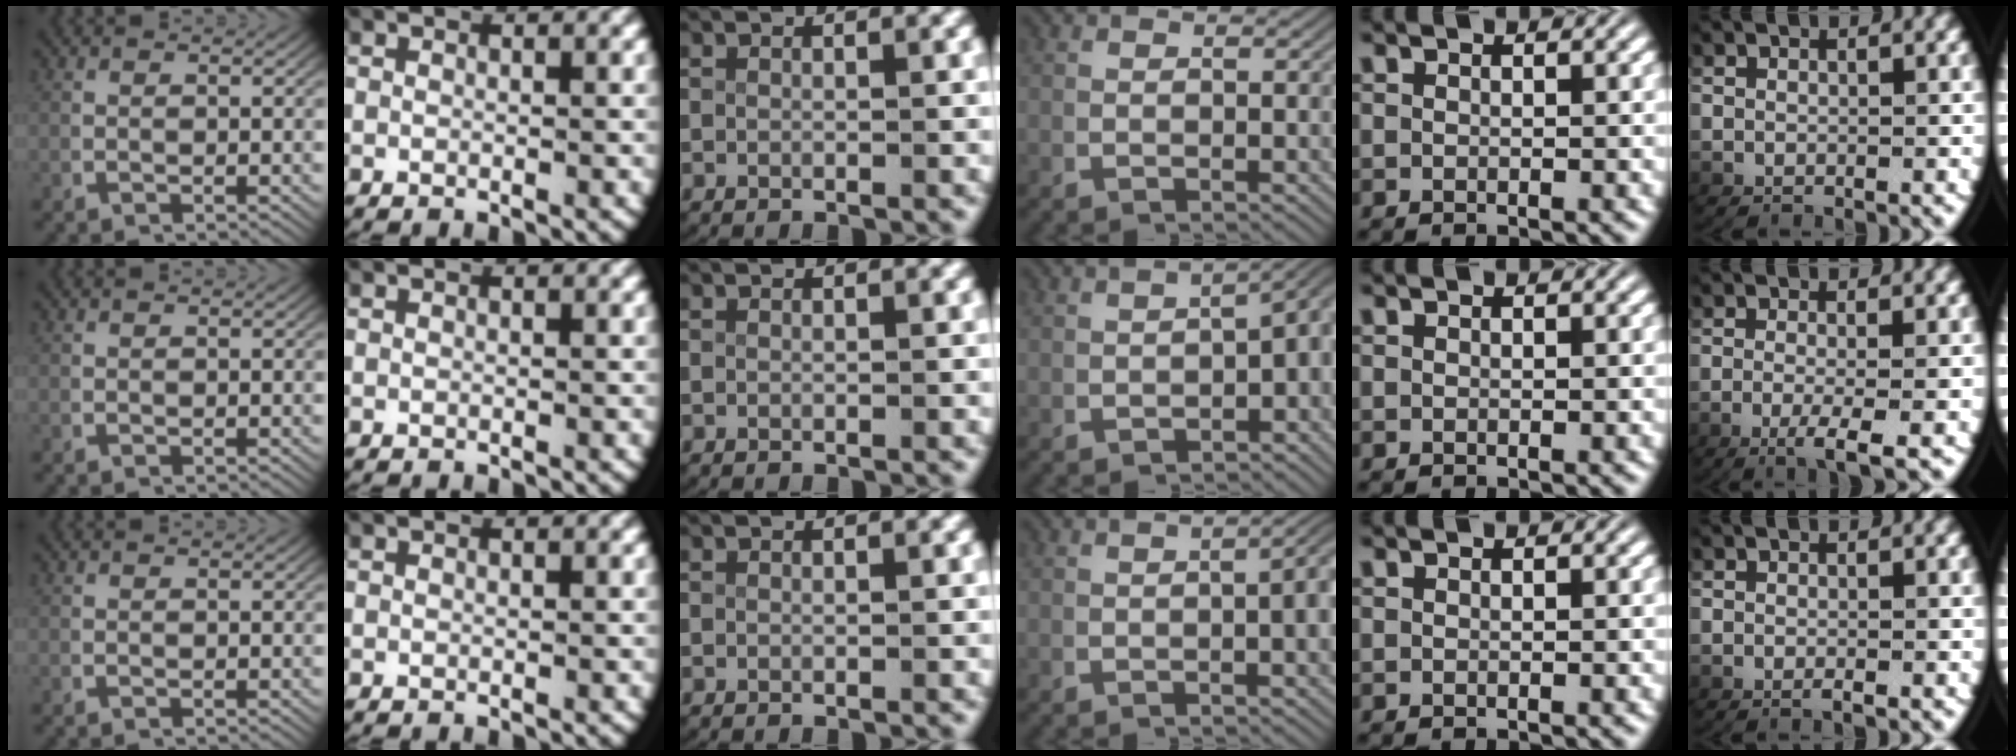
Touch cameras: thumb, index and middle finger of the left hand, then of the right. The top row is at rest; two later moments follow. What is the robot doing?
{"motion": "lift_and_place", "object": "keyboard"}